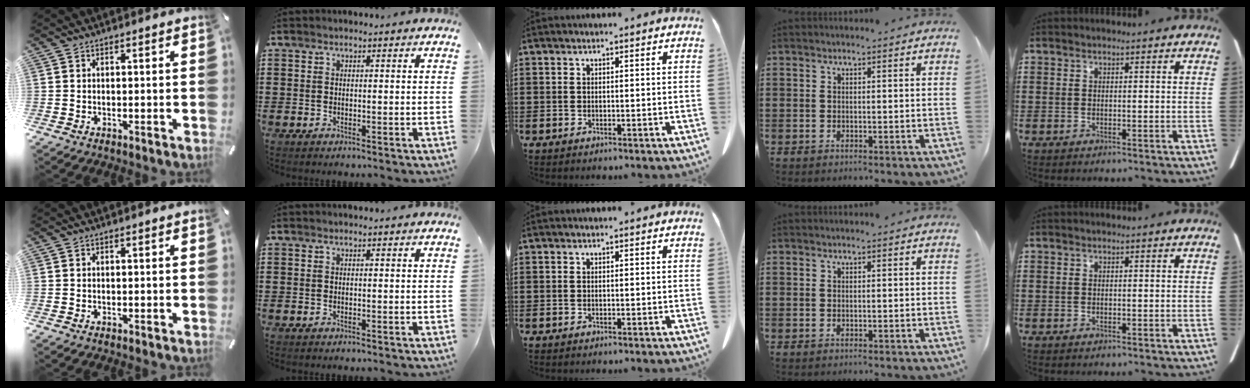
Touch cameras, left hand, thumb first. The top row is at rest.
{}